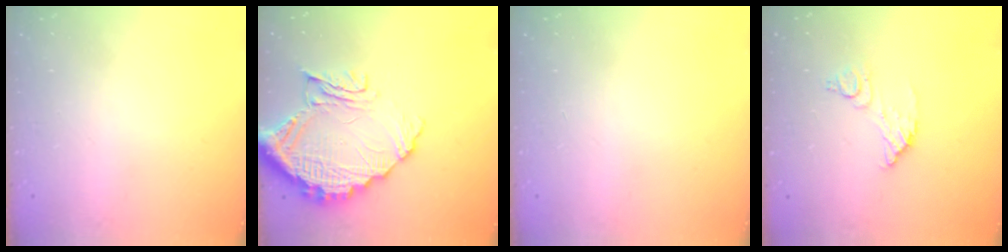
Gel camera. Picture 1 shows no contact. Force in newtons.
{"total": 15.7, "press": 15.6, "slide": 1.3}
{"total": 0.0}
{"total": 8.3, "press": 8.3, "slide": 0.6}